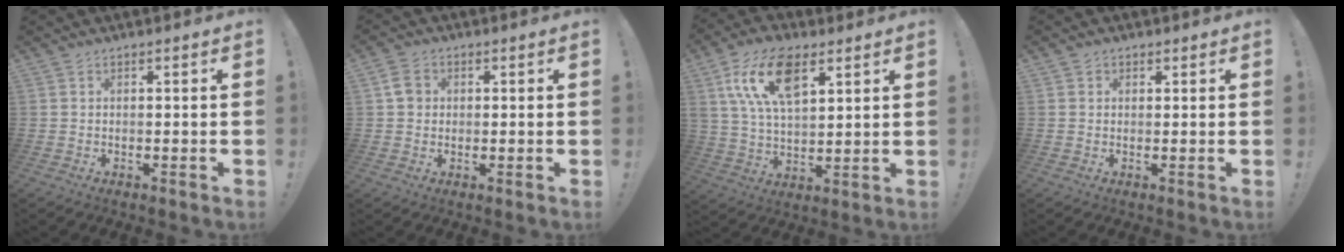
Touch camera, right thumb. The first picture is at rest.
{"total": 4.5, "force": [1.1, 4.1, 1.5], "torque": [-0.018, 0.008, 0.020]}
{"total": 16.1, "force": [7.8, 8.3, 11.3], "torque": [-0.204, -0.020, 0.141]}
{"total": 1.5, "force": [0.8, 1.2, 0.2], "torque": [0.010, -0.005, 0.011]}